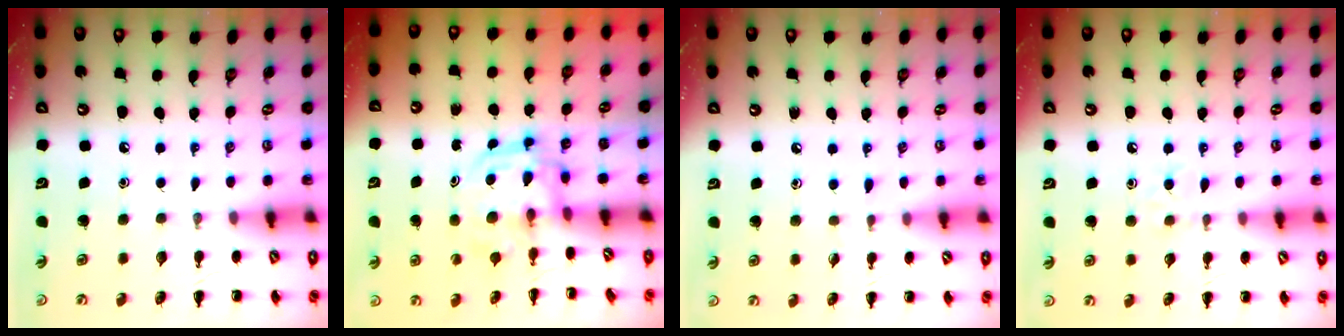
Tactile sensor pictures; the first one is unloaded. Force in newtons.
{"total": 2.7, "press": 2.7, "slide": 0.3}
{"total": 3.7, "press": 3.4, "slide": 1.5}
{"total": 4.6, "press": 4.5, "slide": 1.1}